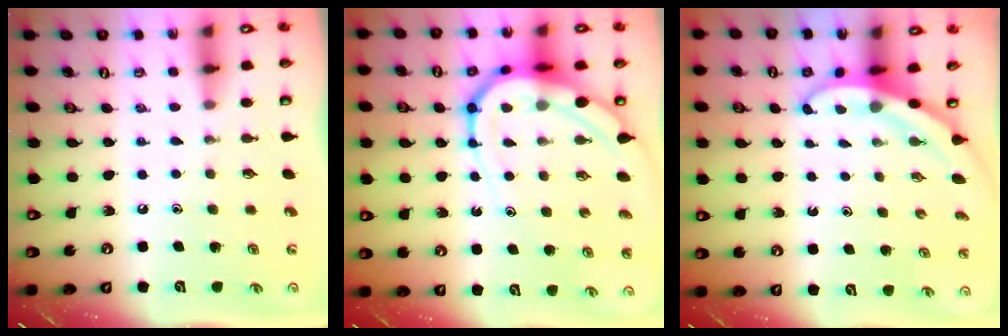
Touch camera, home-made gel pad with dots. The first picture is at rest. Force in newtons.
{"total": 12.9, "press": 12.9, "slide": 1.2}
{"total": 3.0, "press": 3.0, "slide": 0.2}